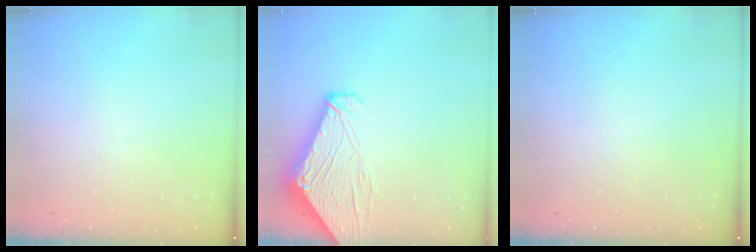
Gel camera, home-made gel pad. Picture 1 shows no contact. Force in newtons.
{"total": 9.6, "press": 9.6, "slide": 1.1}
{"total": 0.0}